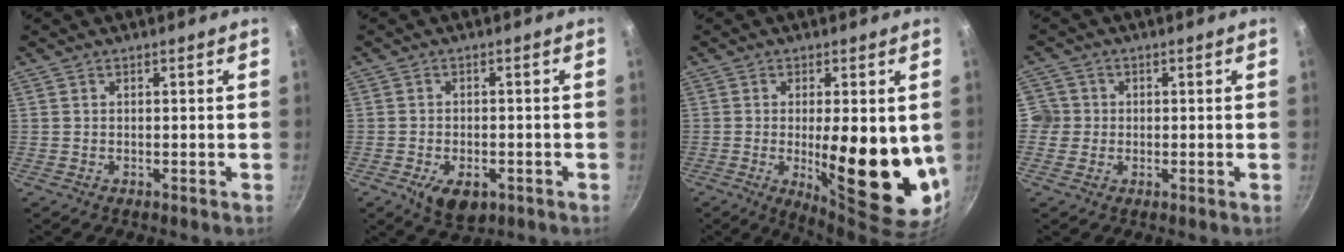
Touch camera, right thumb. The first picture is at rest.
{"total": 6.8, "force": [-2.9, 3.9, 4.8], "torque": [-0.068, 0.007, -0.037]}
{"total": 17.4, "force": [-1.0, 5.5, 16.5], "torque": [-0.219, -0.026, -0.004]}
{"total": 3.9, "force": [-0.4, 3.8, 0.6], "torque": [0.019, 0.009, -0.013]}